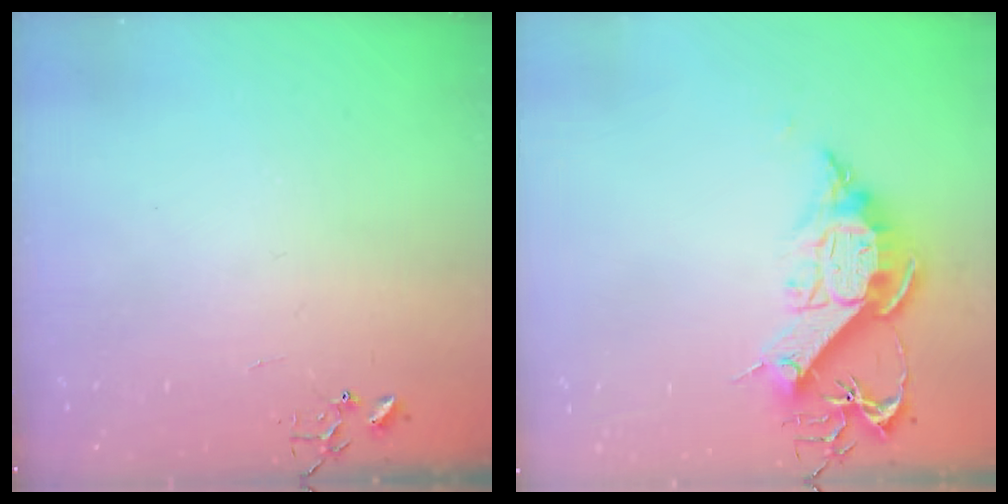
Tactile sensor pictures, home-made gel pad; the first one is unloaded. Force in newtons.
{"total": 13.0, "press": 13.0, "slide": 1.1}